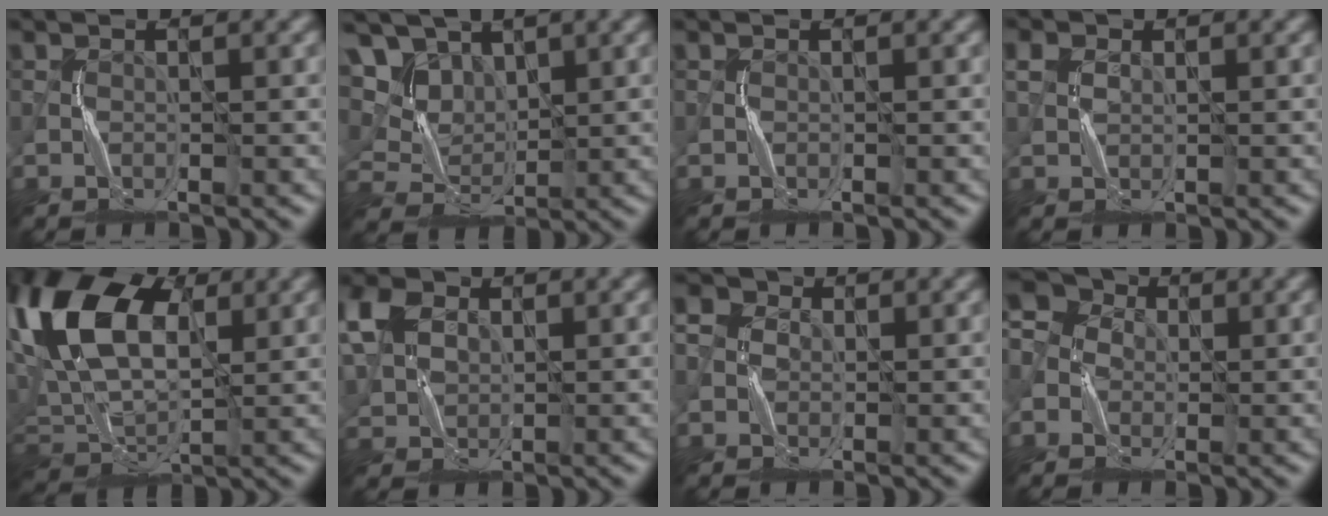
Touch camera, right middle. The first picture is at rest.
{"total": 7.0, "force": [4.9, 4.4, 2.1], "torque": [-0.069, -0.012, 0.109]}
{"total": 0.0}
{"total": 1.5, "force": [0.8, 1.2, 0.5], "torque": [-0.010, 0.007, 0.015]}
{"total": 12.7, "force": [5.3, 7.5, 8.7], "torque": [-0.196, 0.023, 0.097]}
{"total": 4.8, "force": [2.1, 3.6, 2.3], "torque": [-0.067, 0.013, 0.041]}
{"total": 4.2, "force": [0.3, 3.7, 1.8], "torque": [-0.032, 0.014, -0.014]}
{"total": 6.5, "force": [0.1, 5.5, 3.4], "torque": [-0.077, 0.021, -0.019]}